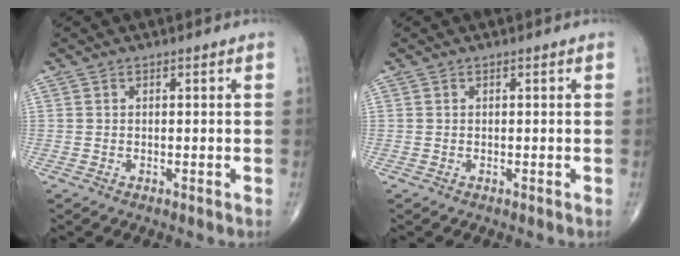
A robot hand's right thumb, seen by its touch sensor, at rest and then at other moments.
{"total": 0.0}